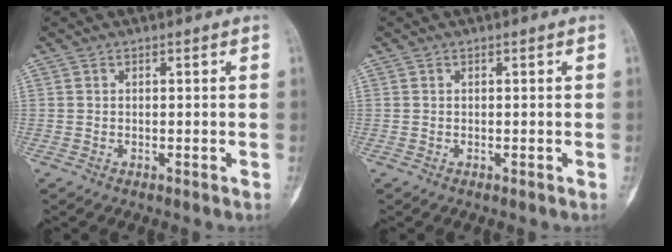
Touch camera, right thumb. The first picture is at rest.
{"total": 0.0}